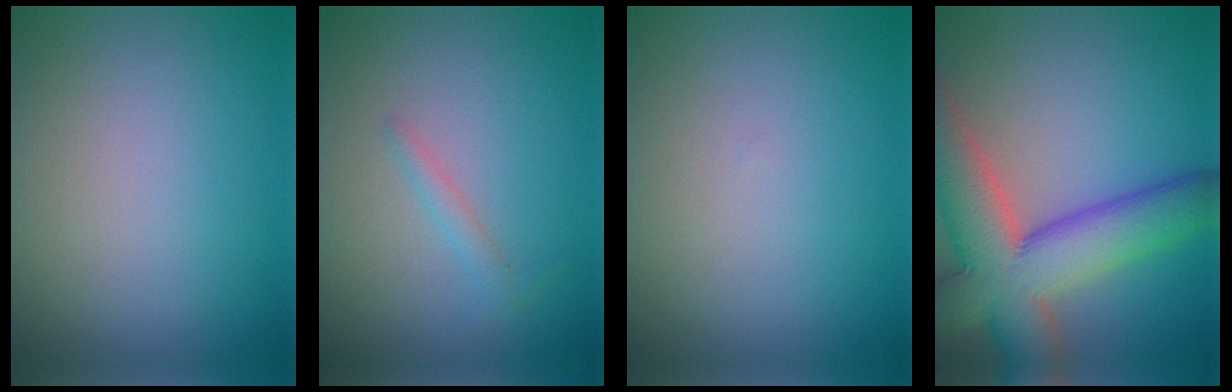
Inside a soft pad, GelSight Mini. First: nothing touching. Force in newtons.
{"total": 1.2, "press": 1.2, "slide": 0.1}
{"total": 0.0}
{"total": 11.7, "press": 11.7, "slide": 0.6}